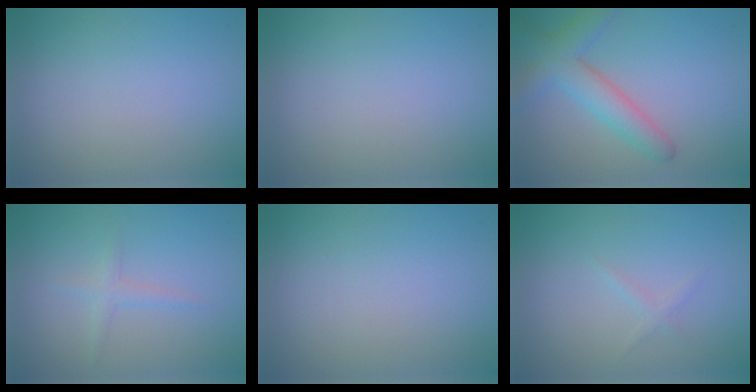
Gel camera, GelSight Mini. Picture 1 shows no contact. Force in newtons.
{"total": 0.0}
{"total": 4.2, "press": 4.2, "slide": 0.2}
{"total": 1.2, "press": 1.2, "slide": 0.1}
{"total": 0.0}
{"total": 0.8, "press": 0.8, "slide": 0.1}